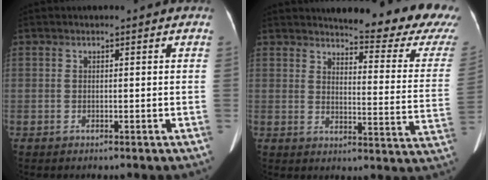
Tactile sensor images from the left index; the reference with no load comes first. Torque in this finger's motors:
{"motor_torque": [0.96, -1.15, 0.36, 0.09]}